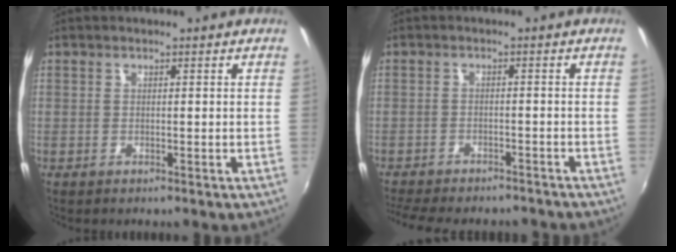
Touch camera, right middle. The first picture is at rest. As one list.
[{"total": 13.5, "force": [-11.6, 3.7, 5.7], "torque": [-0.129, -0.022, -0.164]}]